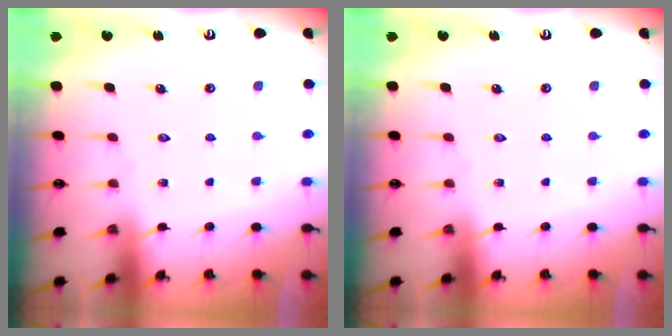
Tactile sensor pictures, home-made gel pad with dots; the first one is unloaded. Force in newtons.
{"total": 0.0}